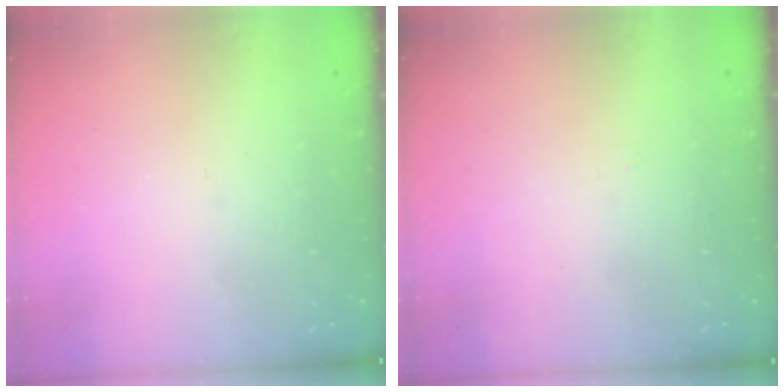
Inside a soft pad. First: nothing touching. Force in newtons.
{"total": 2.2, "press": 2.2, "slide": 0.3}